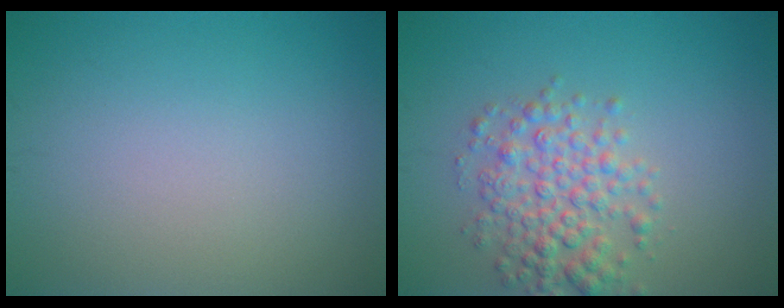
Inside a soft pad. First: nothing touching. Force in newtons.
{"total": 4.4, "press": 4.4, "slide": 0.0}